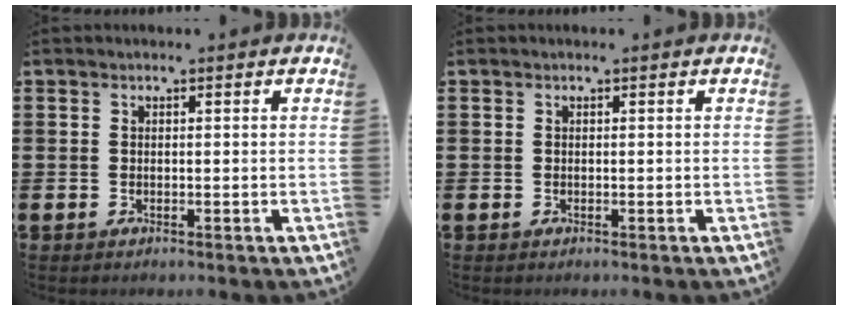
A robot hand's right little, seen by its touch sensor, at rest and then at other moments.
{"total": 0.0}